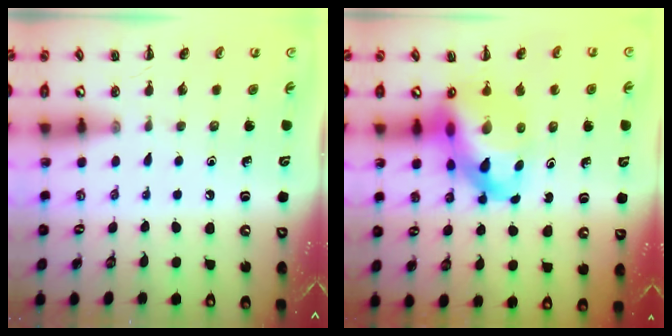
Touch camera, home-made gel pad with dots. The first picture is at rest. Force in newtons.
{"total": 13.9, "press": 13.4, "slide": 3.7}